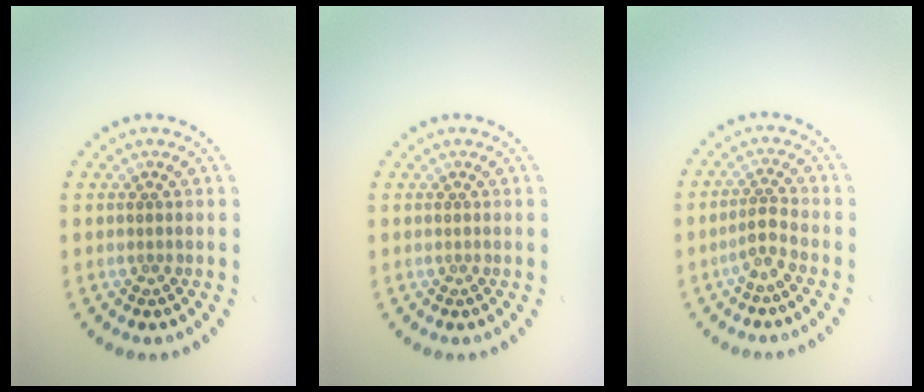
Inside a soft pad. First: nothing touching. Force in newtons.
{"total": 0.0}
{"total": 2.0, "press": 1.5, "slide": 1.3}